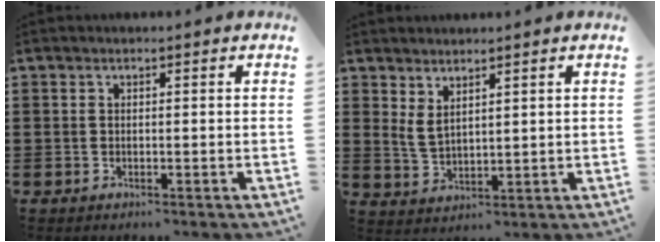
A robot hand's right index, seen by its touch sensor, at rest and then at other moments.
{"total": 2.7, "force": [2.0, 0.8, 1.7], "torque": [-0.045, 0.000, 0.036]}